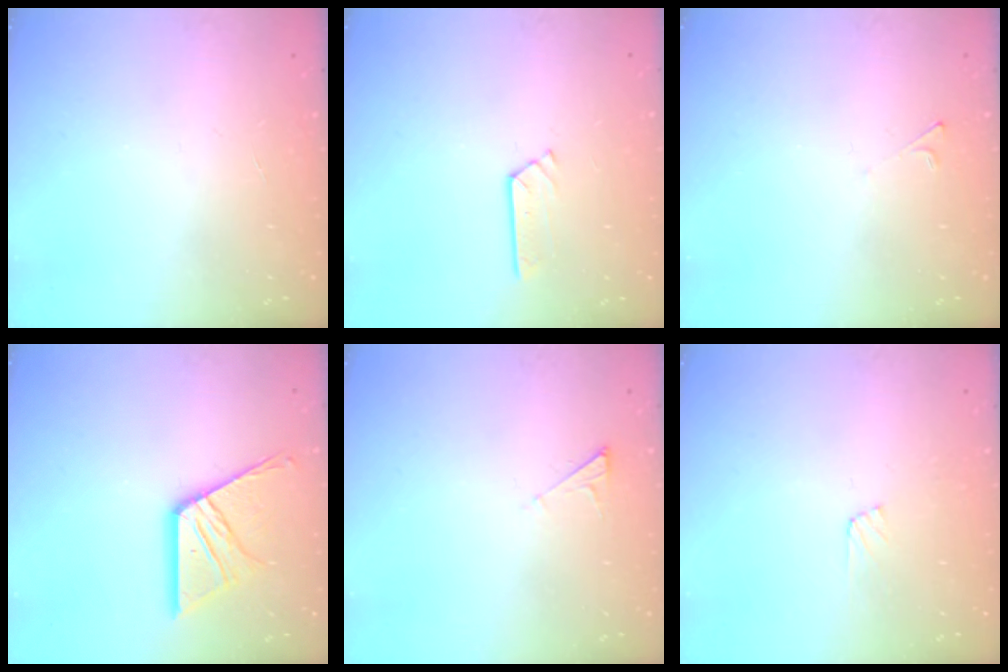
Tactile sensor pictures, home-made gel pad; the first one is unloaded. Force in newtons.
{"total": 2.4, "press": 2.4, "slide": 0.2}
{"total": 1.9, "press": 1.9, "slide": 0.4}
{"total": 14.7, "press": 14.7, "slide": 1.4}
{"total": 2.3, "press": 2.2, "slide": 0.4}
{"total": 7.1, "press": 7.0, "slide": 0.5}